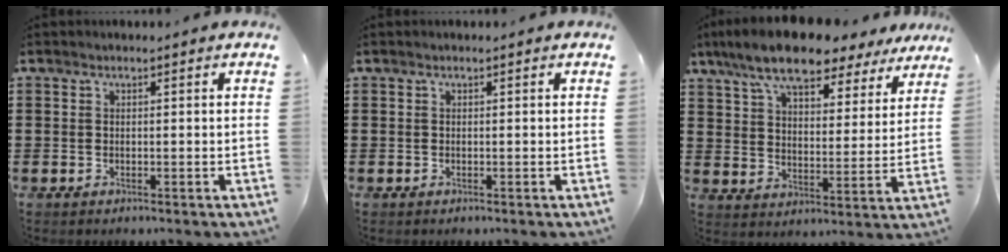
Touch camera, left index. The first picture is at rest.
{"total": 0.0}
{"total": 10.2, "force": [8.8, 2.0, 4.9], "torque": [-0.122, -0.032, 0.156]}